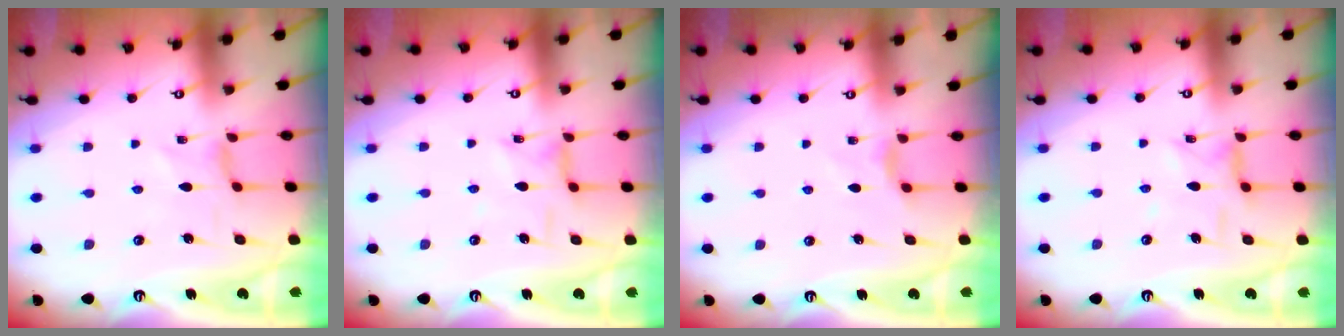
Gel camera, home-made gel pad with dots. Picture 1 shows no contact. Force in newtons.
{"total": 2.8, "press": 2.8, "slide": 0.2}
{"total": 3.8, "press": 3.7, "slide": 0.6}
{"total": 3.6, "press": 3.6, "slide": 0.4}